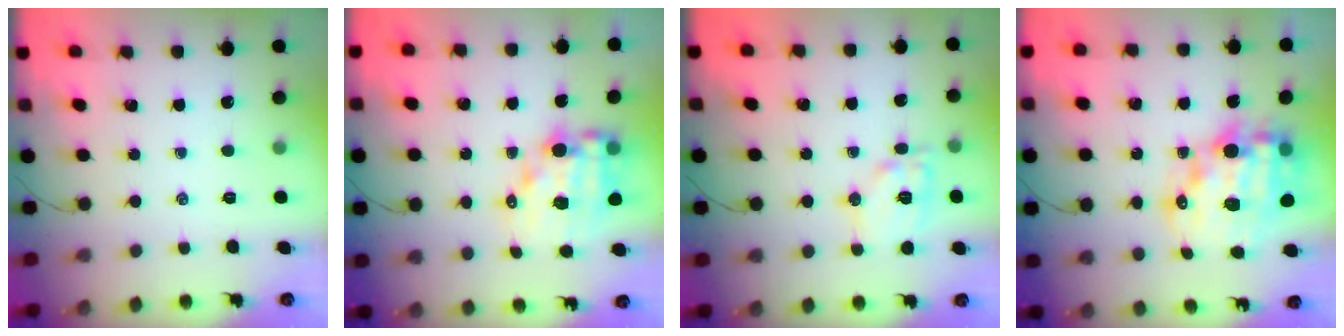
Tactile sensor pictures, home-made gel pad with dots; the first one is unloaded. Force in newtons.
{"total": 11.7, "press": 11.3, "slide": 2.9}
{"total": 10.8, "press": 10.8, "slide": 0.8}
{"total": 19.2, "press": 18.8, "slide": 4.1}